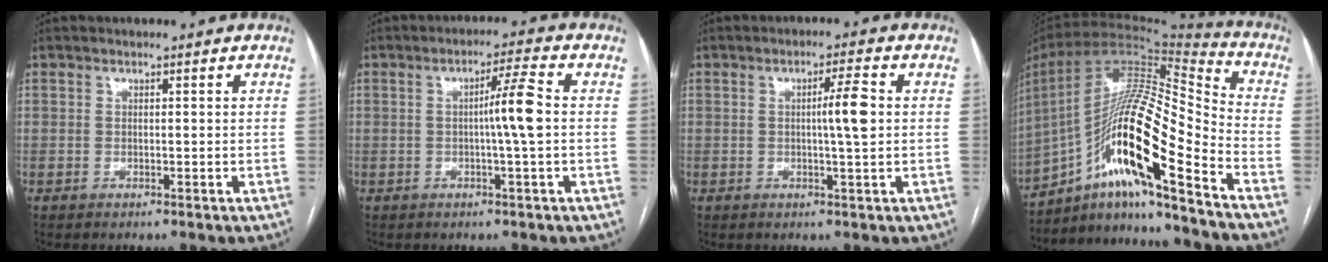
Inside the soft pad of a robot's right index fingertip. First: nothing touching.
{"total": 5.6, "force": [-0.3, -0.9, 5.5], "torque": [-0.090, 0.009, -0.006]}
{"total": 4.5, "force": [0.2, -0.4, 4.4], "torque": [-0.072, 0.002, 0.002]}
{"total": 21.1, "force": [-11.1, 1.9, 17.9], "torque": [-0.341, 0.005, -0.196]}